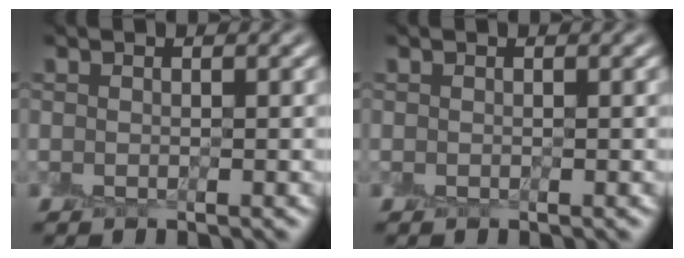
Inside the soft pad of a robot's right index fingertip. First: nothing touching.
{"total": 0.0}